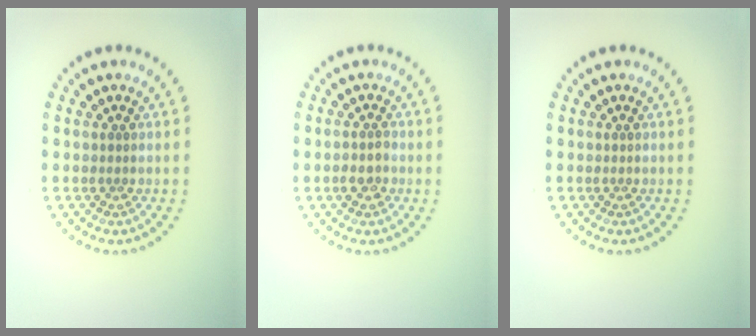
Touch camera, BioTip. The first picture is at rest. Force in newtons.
{"total": 1.7, "press": 1.7, "slide": 0.4}
{"total": 0.0}